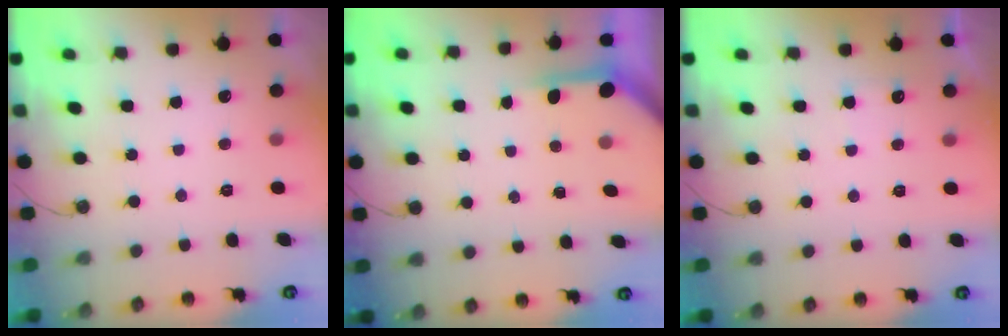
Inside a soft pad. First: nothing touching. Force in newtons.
{"total": 3.7, "press": 3.7, "slide": 0.4}
{"total": 3.6, "press": 3.6, "slide": 0.5}